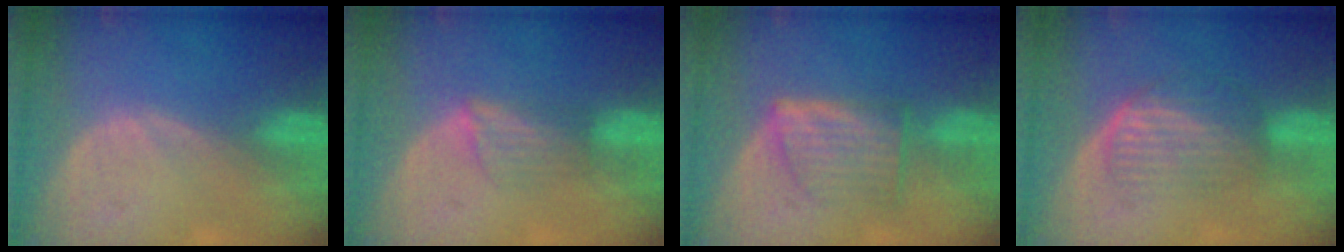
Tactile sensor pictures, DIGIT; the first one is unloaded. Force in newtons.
{"total": 3.5, "press": 3.2, "slide": 1.4}
{"total": 6.1, "press": 5.8, "slide": 1.7}
{"total": 6.3, "press": 5.6, "slide": 2.7}